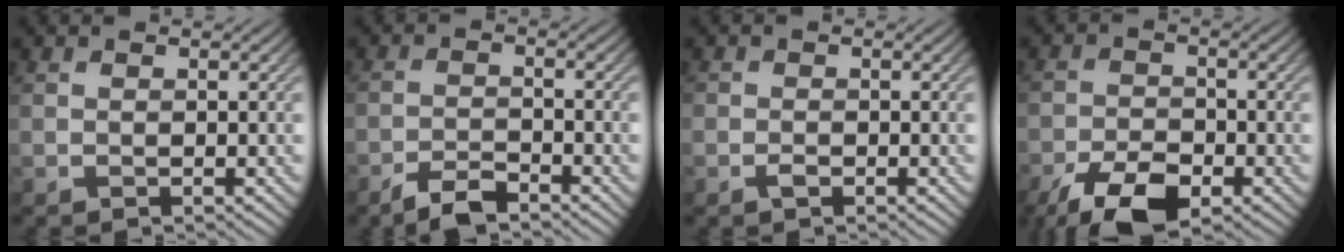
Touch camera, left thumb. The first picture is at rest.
{"total": 3.6, "force": [-2.9, 1.0, 1.9], "torque": [-0.038, 0.003, -0.062]}
{"total": 1.2, "force": [-0.7, 0.8, 0.6], "torque": [-0.012, -0.001, -0.015]}
{"total": 8.4, "force": [-5.3, 3.8, 5.3], "torque": [-0.104, -0.012, -0.098]}